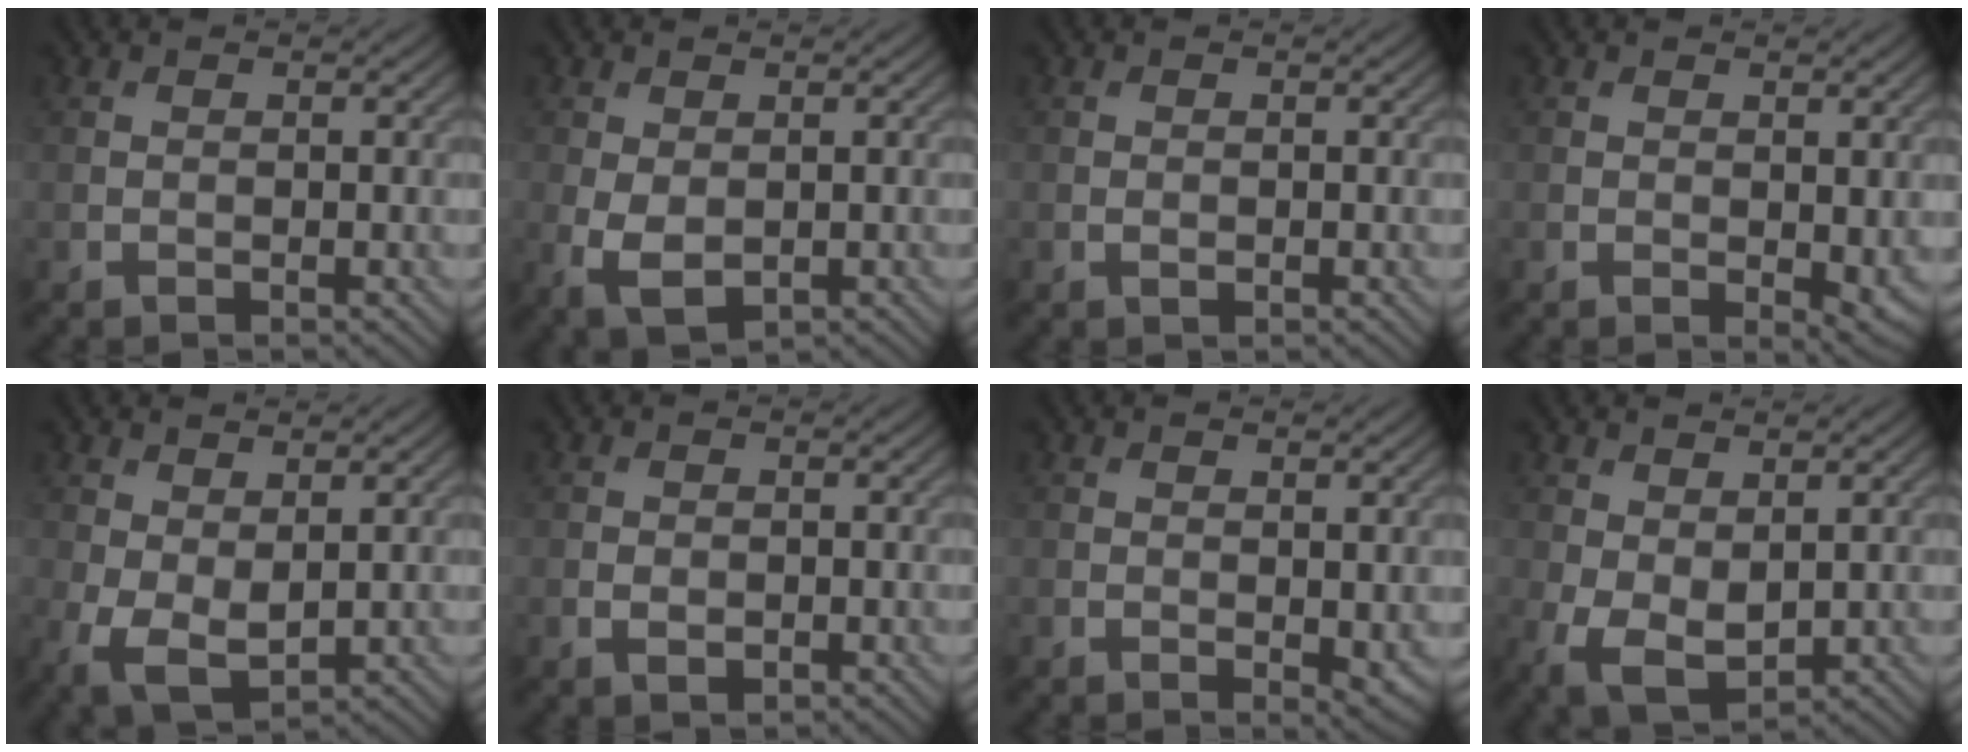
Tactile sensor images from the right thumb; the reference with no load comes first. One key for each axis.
{"total": 4.1, "fx": -0.7, "fy": 2.4, "fz": 3.2, "tx": -0.083, "ty": -0.013, "tz": -0.008}
{"total": 0.6, "fx": -0.2, "fy": 0.4, "fz": 0.5, "tx": -0.008, "ty": -0.002, "tz": -0.003}
{"total": 2.5, "fx": -0.1, "fy": 1.2, "fz": 2.2, "tx": -0.031, "ty": -0.010, "tz": 0.004}
{"total": 5.0, "fx": -0.2, "fy": 2.9, "fz": 4.1, "tx": -0.104, "ty": -0.010, "tz": 0.003}
{"total": 1.7, "fx": -0.6, "fy": 1.1, "fz": 1.1, "tx": -0.022, "ty": -0.005, "tz": -0.009}
{"total": 2.1, "fx": -0.1, "fy": 1.0, "fz": 1.8, "tx": -0.025, "ty": -0.010, "tz": 0.003}
{"total": 5.5, "fx": -0.4, "fy": 3.3, "fz": 4.4, "tx": -0.107, "ty": -0.012, "tz": 0.000}